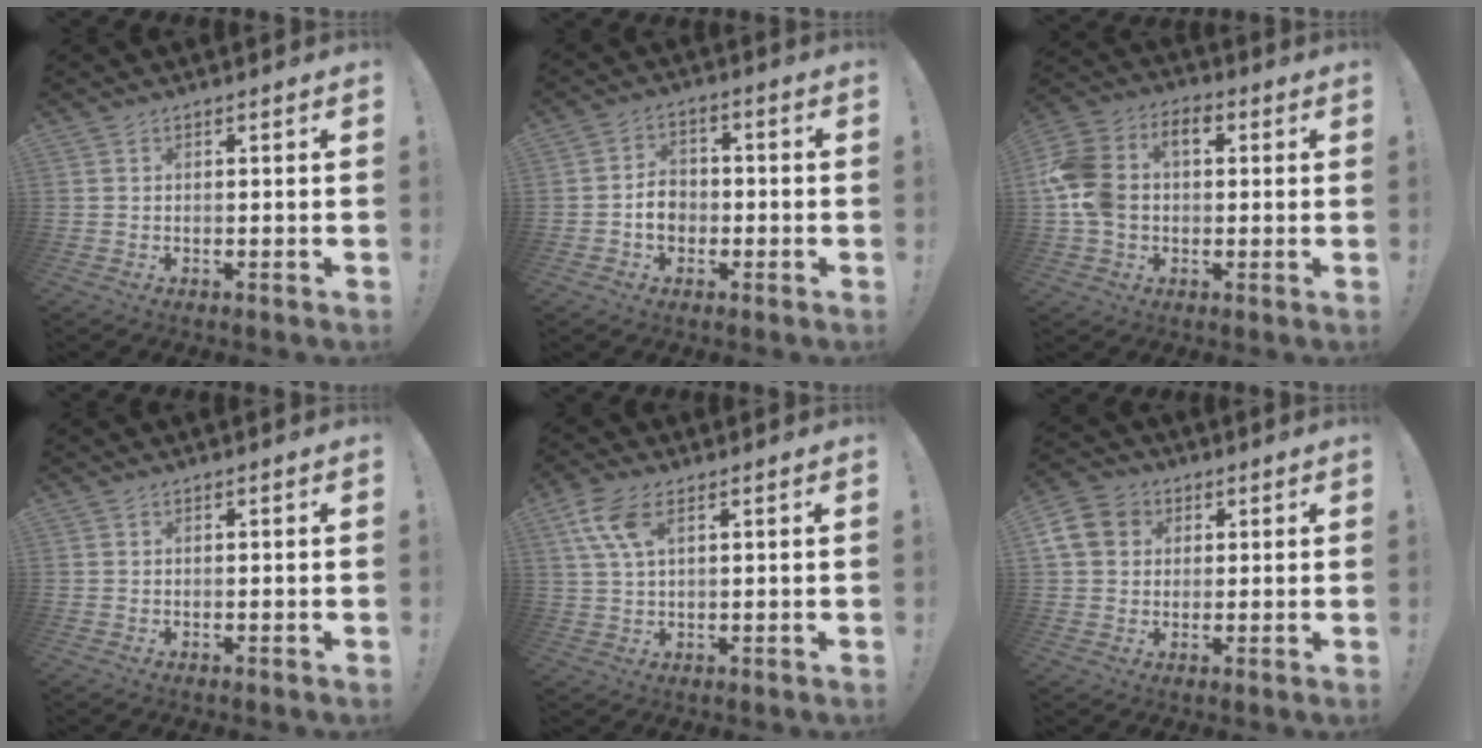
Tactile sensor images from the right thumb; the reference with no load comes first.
{"total": 6.7, "force": [-1.4, 5.7, 3.3], "torque": [-0.035, 0.010, -0.027]}
{"total": 14.0, "force": [1.6, 10.5, 9.1], "torque": [-0.192, 0.009, 0.030]}
{"total": 0.0}
{"total": 8.9, "force": [3.9, 4.6, 6.4], "torque": [-0.130, -0.006, 0.076]}
{"total": 9.4, "force": [2.6, 8.0, 4.2], "torque": [-0.081, -0.002, 0.054]}